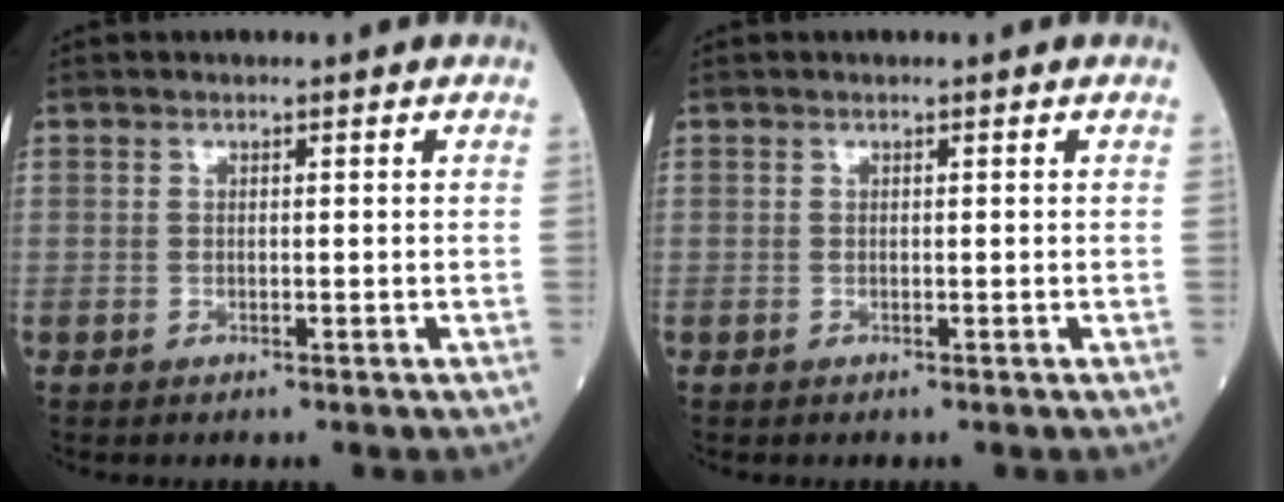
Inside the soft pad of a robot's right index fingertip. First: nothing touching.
{"total": 0.0}